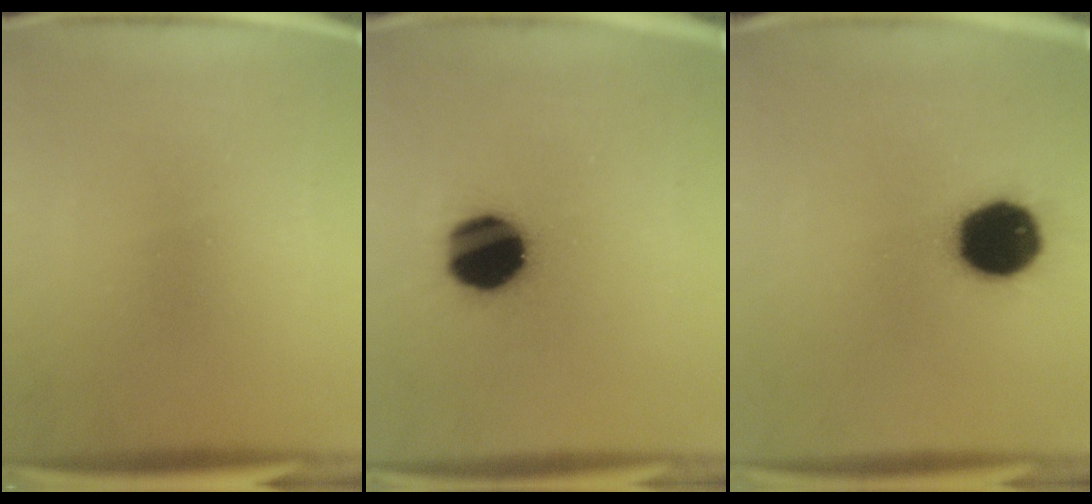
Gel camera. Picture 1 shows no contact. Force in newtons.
{"total": 17.1}
{"total": 17.1}